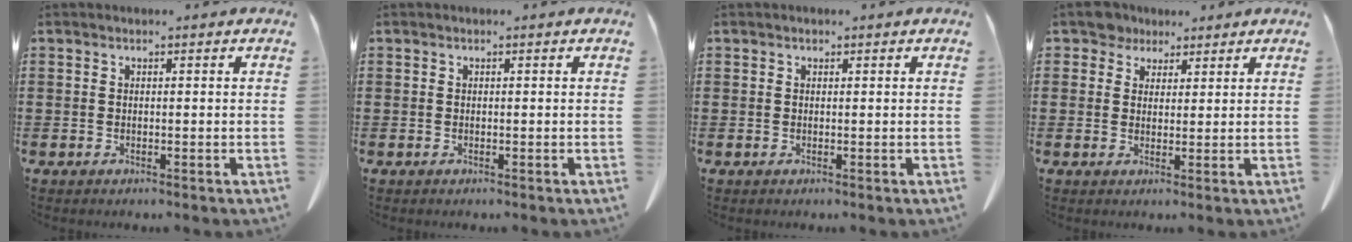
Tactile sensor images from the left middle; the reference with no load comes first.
{"total": 0.0}
{"total": 0.0}
{"total": 3.7, "force": [2.8, 2.4, 0.7], "torque": [-0.029, 0.010, 0.053]}